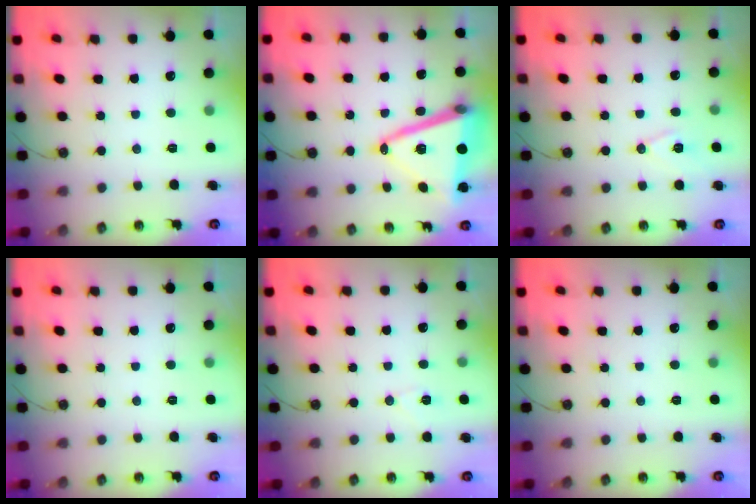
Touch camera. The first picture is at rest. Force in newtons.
{"total": 17.2, "press": 16.8, "slide": 3.8}
{"total": 8.6, "press": 7.9, "slide": 3.5}
{"total": 0.0}
{"total": 6.1, "press": 5.9, "slide": 1.2}
{"total": 0.0}